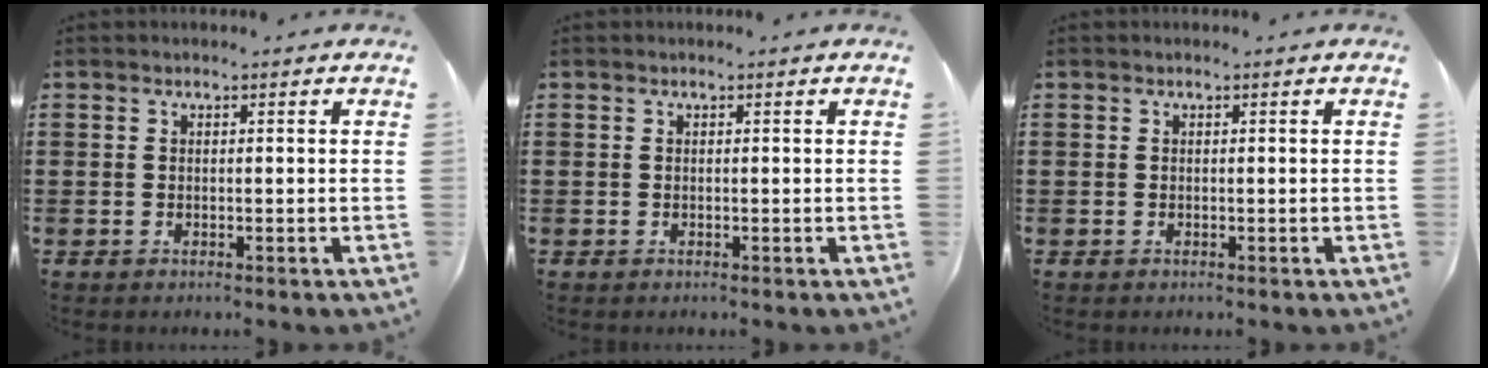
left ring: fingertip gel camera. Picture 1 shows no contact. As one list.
[{"total": 0.0}, {"total": 0.0}]